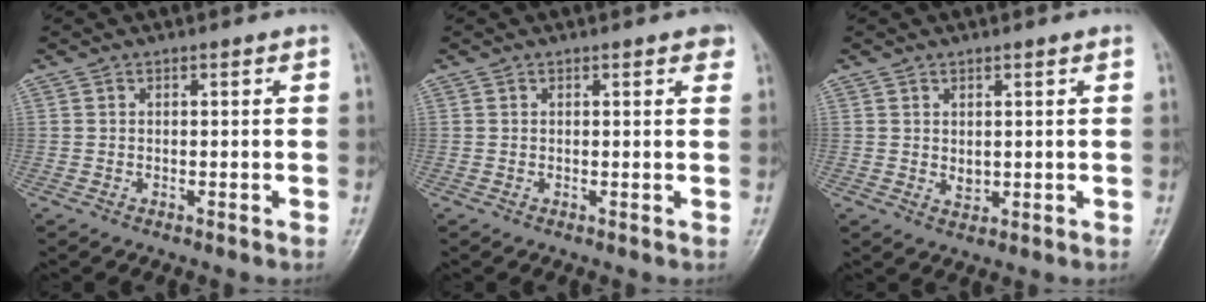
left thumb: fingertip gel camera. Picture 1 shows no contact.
{"total": 2.1, "force": [1.3, 0.8, 1.5], "torque": [-0.012, 0.000, 0.012]}
{"total": 2.0, "force": [0.5, 1.2, 1.5], "torque": [-0.021, -0.008, 0.014]}